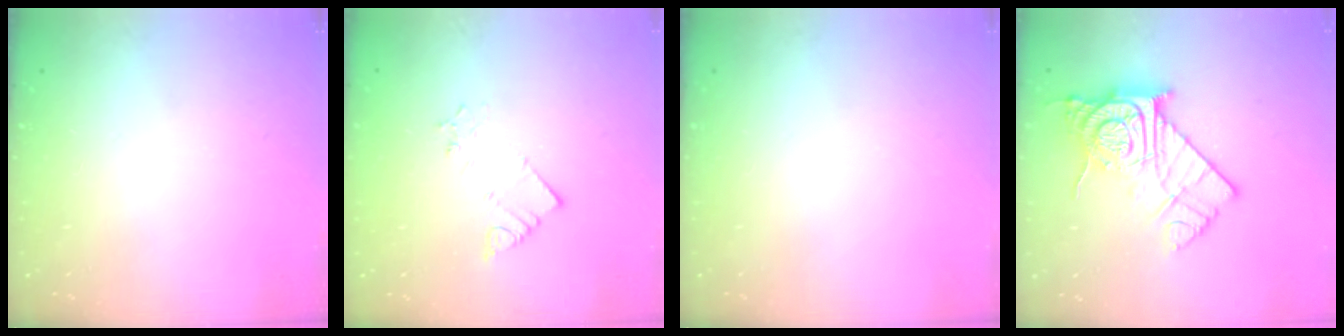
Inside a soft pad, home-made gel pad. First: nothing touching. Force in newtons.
{"total": 2.8, "press": 2.8, "slide": 0.1}
{"total": 0.0}
{"total": 15.6, "press": 15.6, "slide": 0.4}